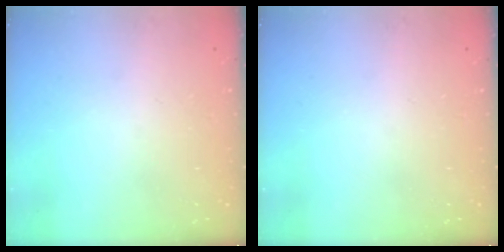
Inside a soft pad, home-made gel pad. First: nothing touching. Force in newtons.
{"total": 0.0}